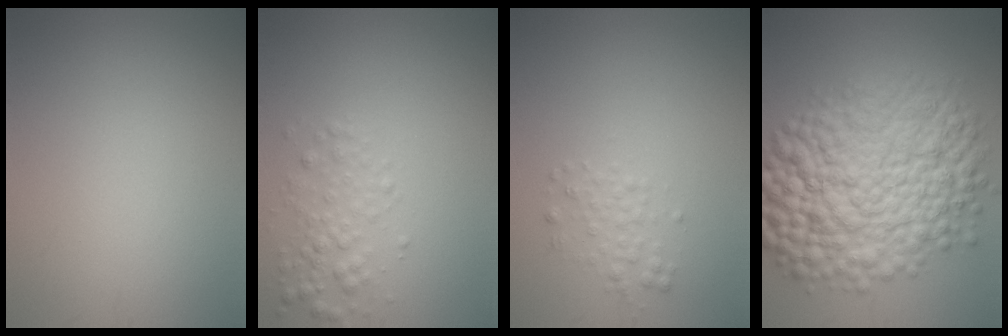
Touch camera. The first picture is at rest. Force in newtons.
{"total": 2.3, "press": 2.3, "slide": 0.0}
{"total": 1.5, "press": 1.5, "slide": 0.1}
{"total": 13.6, "press": 13.6, "slide": 0.1}